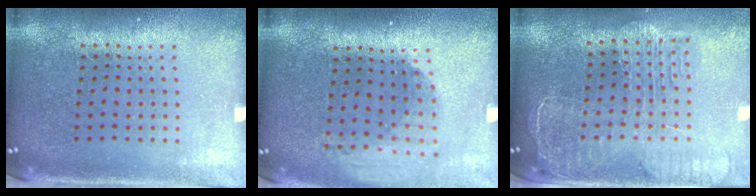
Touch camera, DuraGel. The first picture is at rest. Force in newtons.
{"total": 1.9, "press": 1.5, "slide": 1.2}
{"total": 2.4, "press": 2.1, "slide": 1.1}